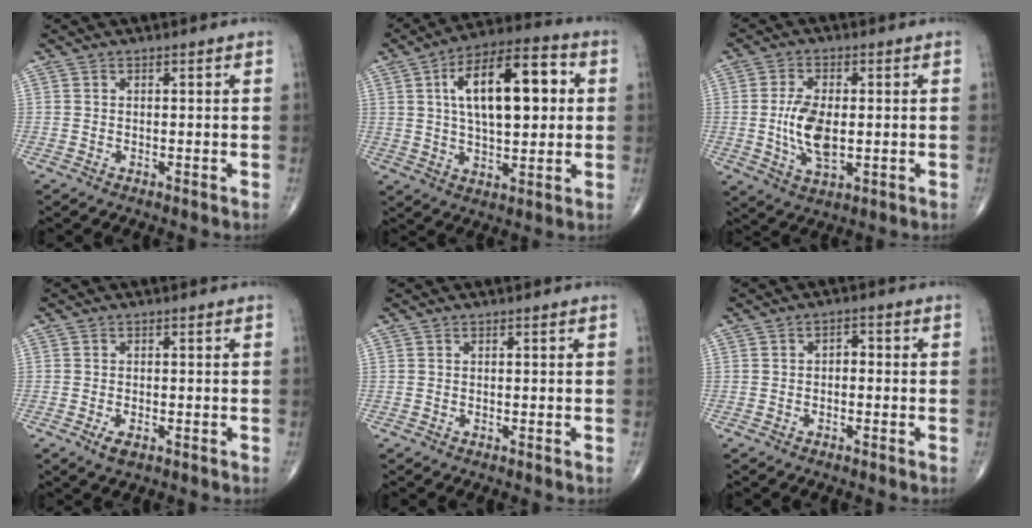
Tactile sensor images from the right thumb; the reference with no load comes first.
{"total": 18.3, "force": [3.6, 8.3, 15.9], "torque": [-0.235, 0.016, 0.053]}
{"total": 9.0, "force": [-0.3, 4.5, 7.7], "torque": [-0.147, -0.007, -0.003]}
{"total": 2.2, "force": [-1.0, 1.0, 1.7], "torque": [-0.032, -0.002, -0.017]}
{"total": 0.0}
{"total": 2.0, "force": [-0.3, 1.3, 1.4], "torque": [-0.009, 0.012, -0.012]}